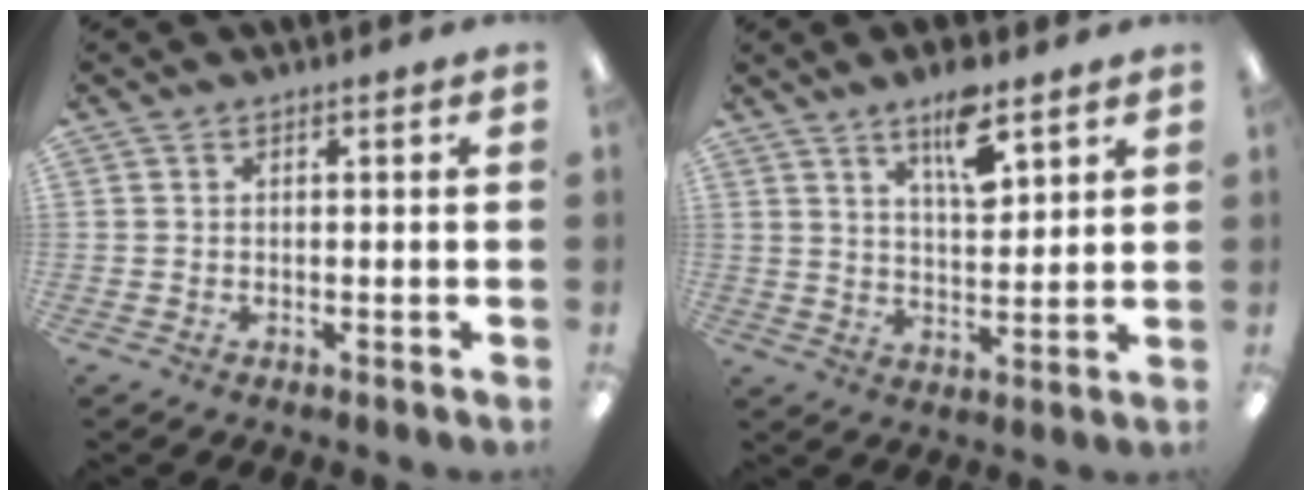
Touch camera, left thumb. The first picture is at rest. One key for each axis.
{"total": 9.9, "fx": 6.5, "fy": 3.5, "fz": 6.6, "tx": -0.095, "ty": -0.038, "tz": 0.106}